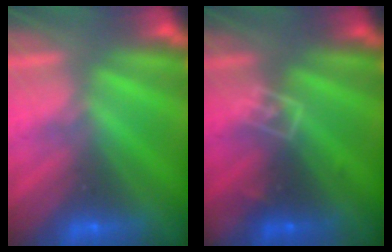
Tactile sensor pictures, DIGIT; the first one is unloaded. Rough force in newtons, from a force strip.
{"total": 2.8}